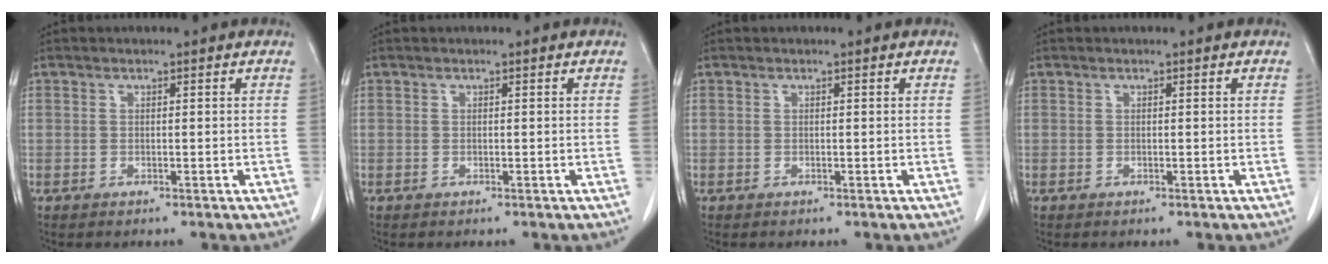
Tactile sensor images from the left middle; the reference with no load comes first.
{"total": 0.0}
{"total": 0.0}
{"total": 0.0}